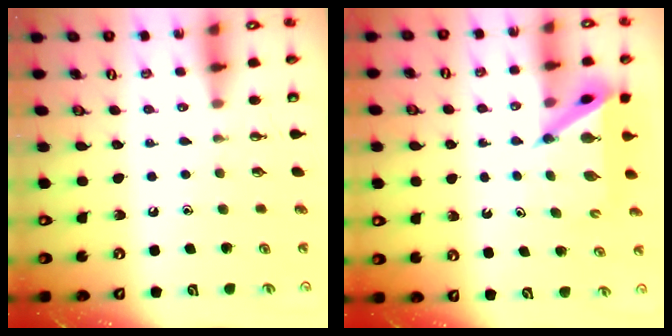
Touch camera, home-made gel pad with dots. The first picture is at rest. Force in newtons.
{"total": 6.4, "press": 6.4, "slide": 0.5}